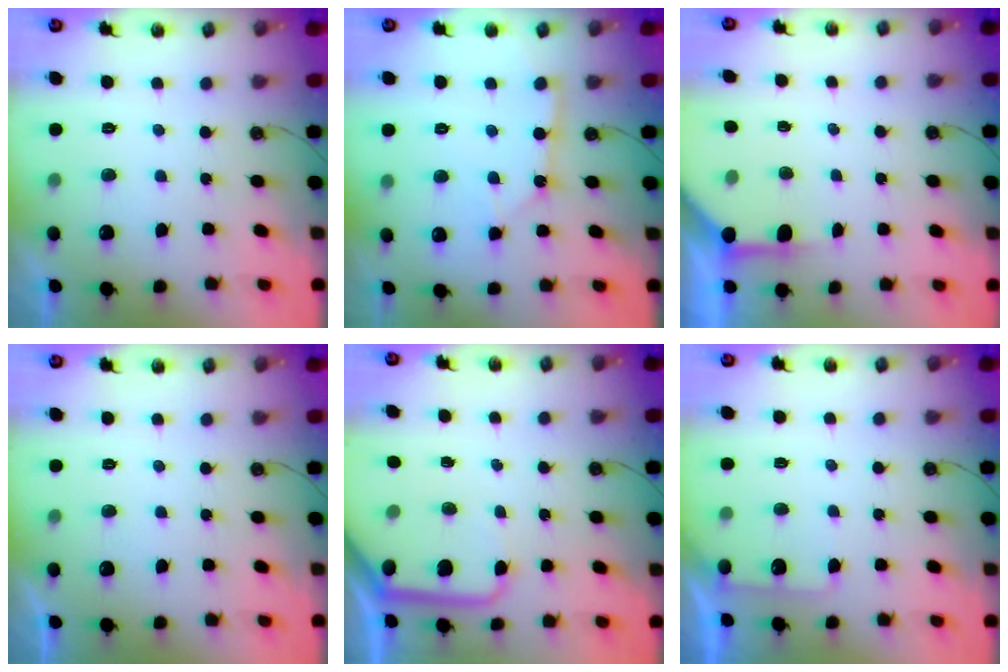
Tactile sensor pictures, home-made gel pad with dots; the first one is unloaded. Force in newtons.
{"total": 7.8, "press": 7.7, "slide": 0.9}
{"total": 4.0, "press": 3.9, "slide": 0.5}
{"total": 0.0}
{"total": 10.3, "press": 10.3, "slide": 1.2}
{"total": 4.2, "press": 4.1, "slide": 0.6}